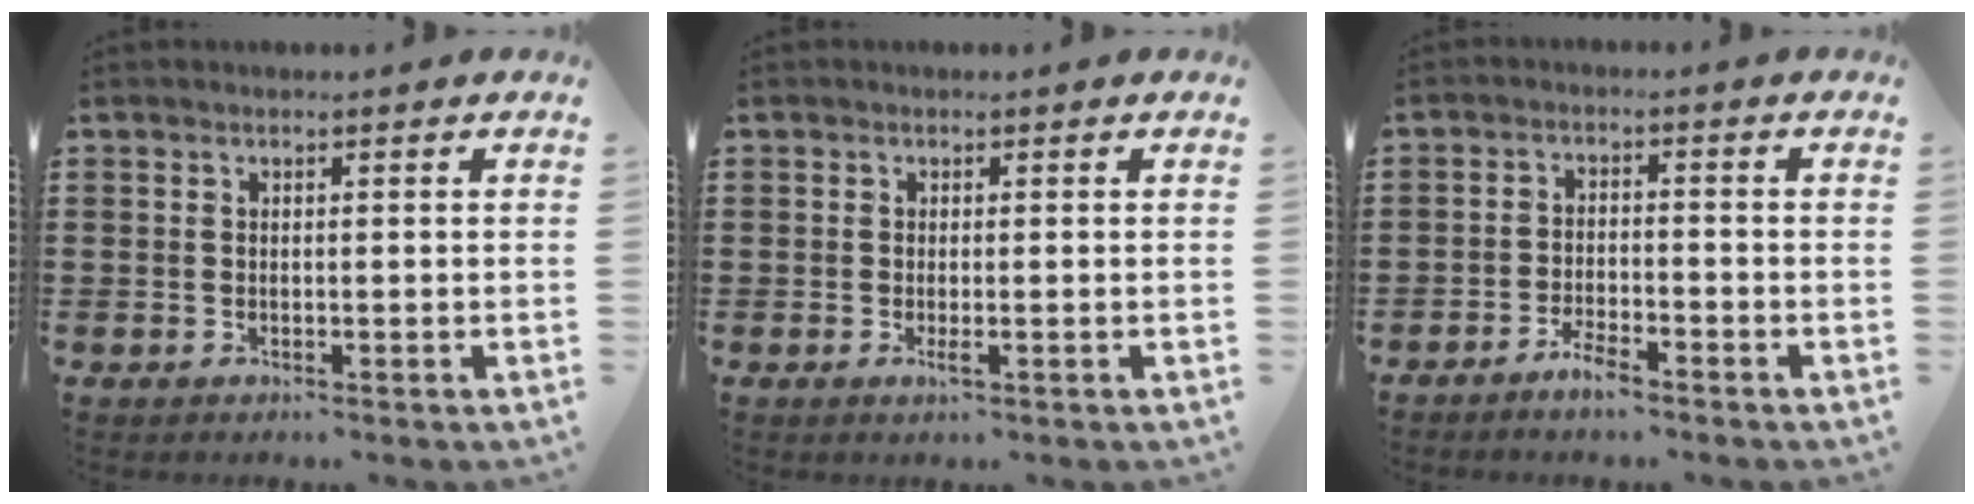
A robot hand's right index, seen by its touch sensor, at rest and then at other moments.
{"total": 1.2, "force": [-0.4, 0.1, 1.1], "torque": [-0.027, -0.007, -0.008]}
{"total": 3.0, "force": [-2.6, 0.7, 1.2], "torque": [-0.031, 0.007, -0.053]}